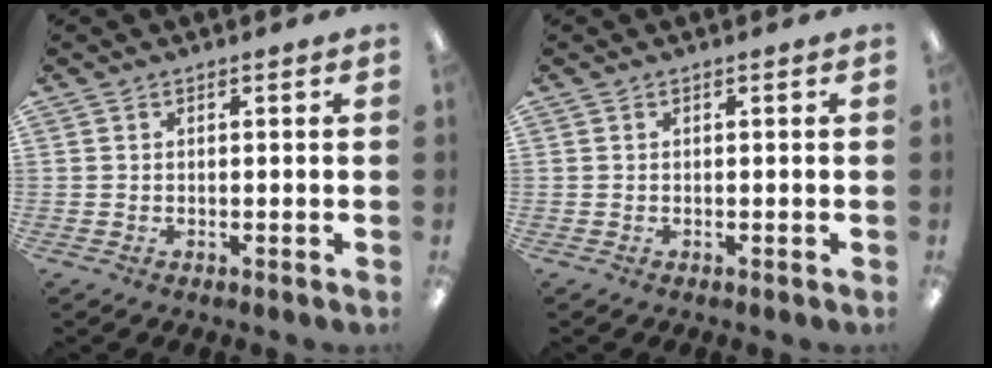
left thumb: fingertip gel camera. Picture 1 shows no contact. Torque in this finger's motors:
{"motor_torque": [0.00, 0.00, 0.00, 0.00, 0.00]}